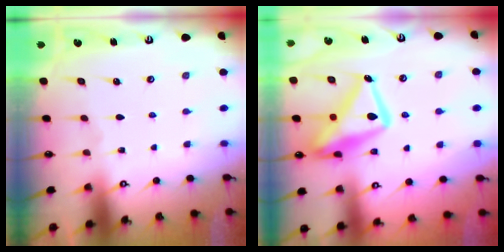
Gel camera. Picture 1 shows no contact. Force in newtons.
{"total": 17.1, "press": 17.0, "slide": 1.7}